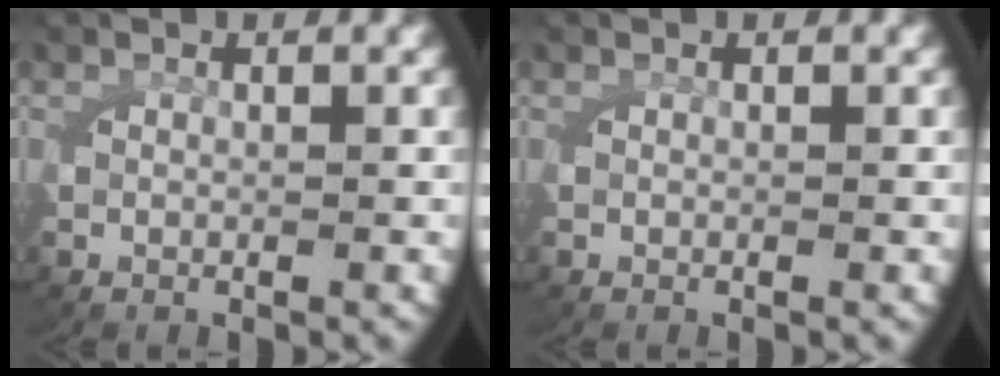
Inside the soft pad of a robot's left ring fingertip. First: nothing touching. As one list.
[{"total": 0.0}]